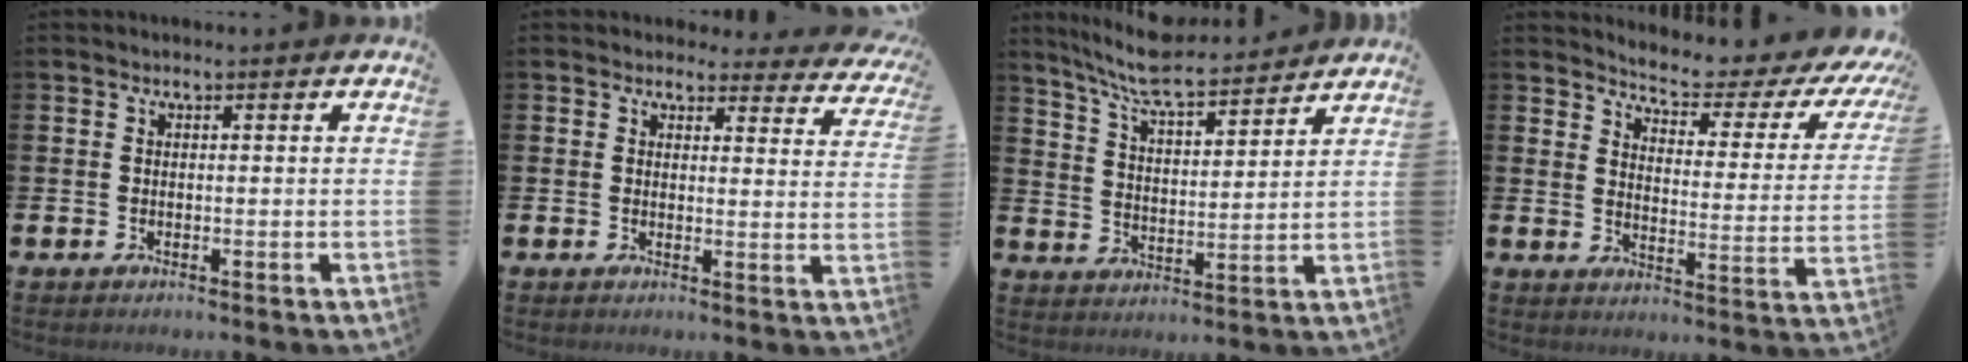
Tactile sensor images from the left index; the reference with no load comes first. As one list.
[{"total": 3.2, "force": [2.9, 1.2, -0.1], "torque": [0.006, -0.026, 0.046]}, {"total": 8.3, "force": [7.8, 0.6, 2.7], "torque": [-0.084, -0.047, 0.139]}, {"total": 4.6, "force": [4.3, 0.7, 1.5], "torque": [-0.048, -0.043, 0.062]}]